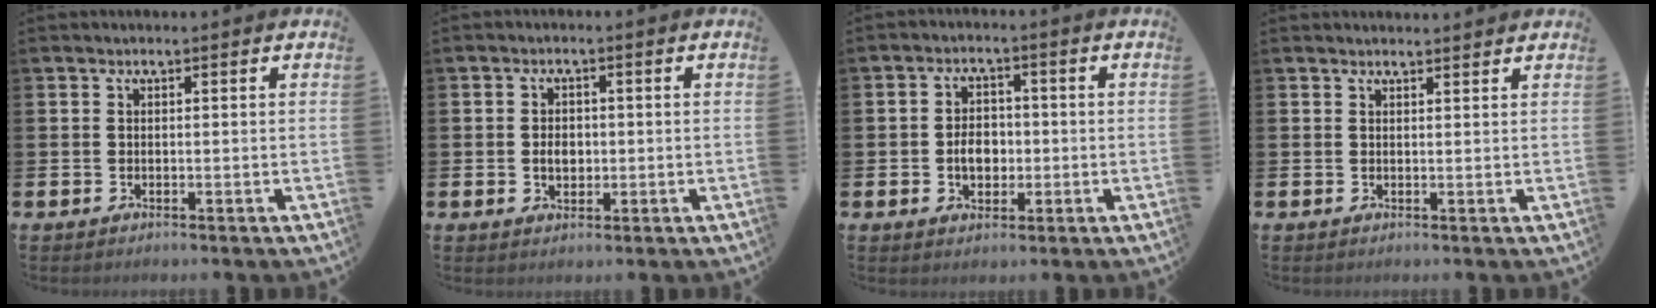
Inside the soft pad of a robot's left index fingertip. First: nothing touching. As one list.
[{"total": 2.8, "force": [-0.1, 1.9, 2.0], "torque": [-0.021, -0.001, -0.008]}, {"total": 4.0, "force": [-0.7, 3.0, 2.7], "torque": [-0.036, 0.001, -0.020]}, {"total": 1.1, "force": [1.1, -0.1, -0.1], "torque": [0.015, -0.011, 0.017]}]